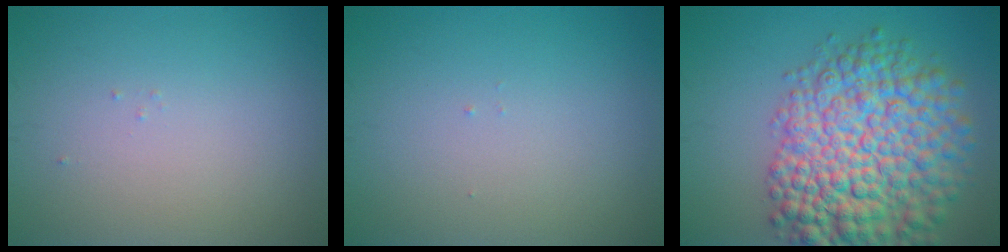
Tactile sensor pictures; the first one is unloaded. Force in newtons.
{"total": 0.0}
{"total": 12.1, "press": 12.1, "slide": 0.4}